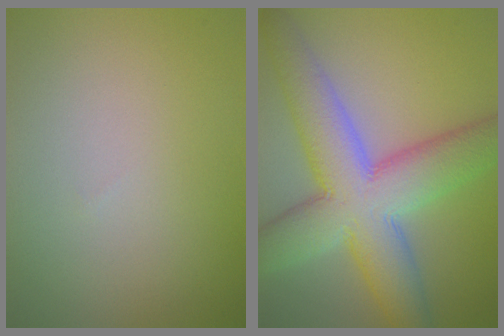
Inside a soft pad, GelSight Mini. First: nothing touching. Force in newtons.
{"total": 10.9, "press": 10.9, "slide": 0.4}